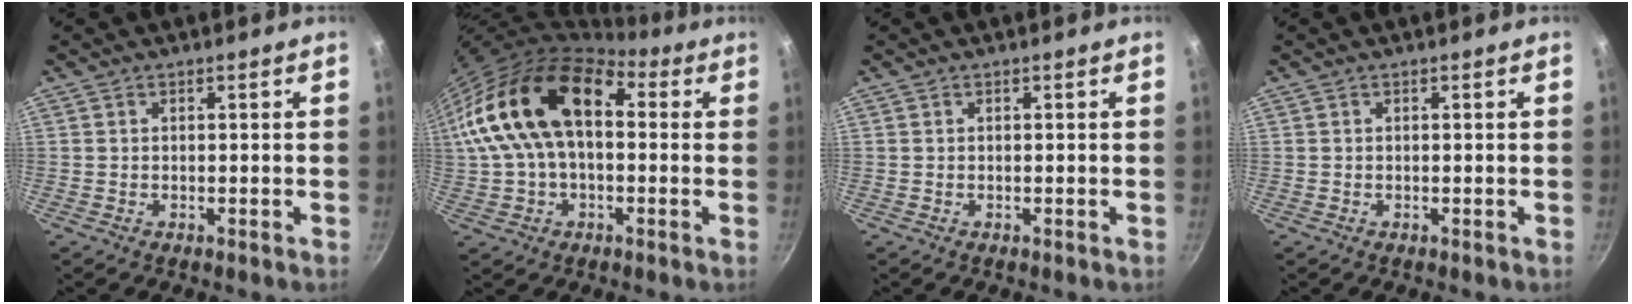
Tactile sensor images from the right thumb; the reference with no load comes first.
{"total": 21.5, "force": [2.9, 13.3, 16.7], "torque": [-0.302, 0.046, 0.040]}
{"total": 0.0}
{"total": 0.0}